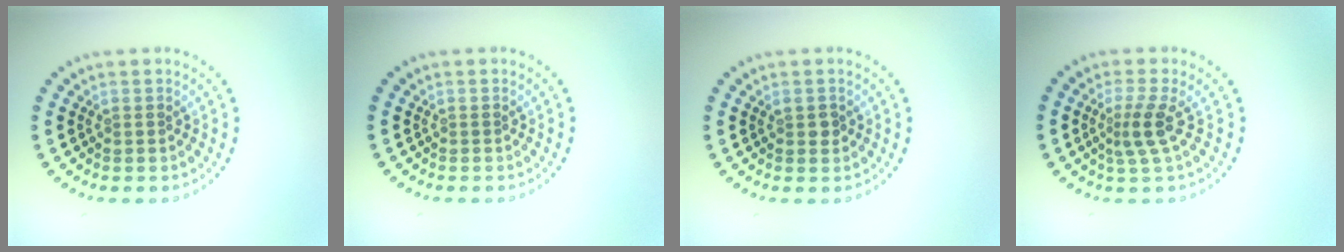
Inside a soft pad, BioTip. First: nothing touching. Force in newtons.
{"total": 0.0}
{"total": 0.9, "press": 0.9, "slide": 0.1}
{"total": 2.4, "press": 1.7, "slide": 1.7}